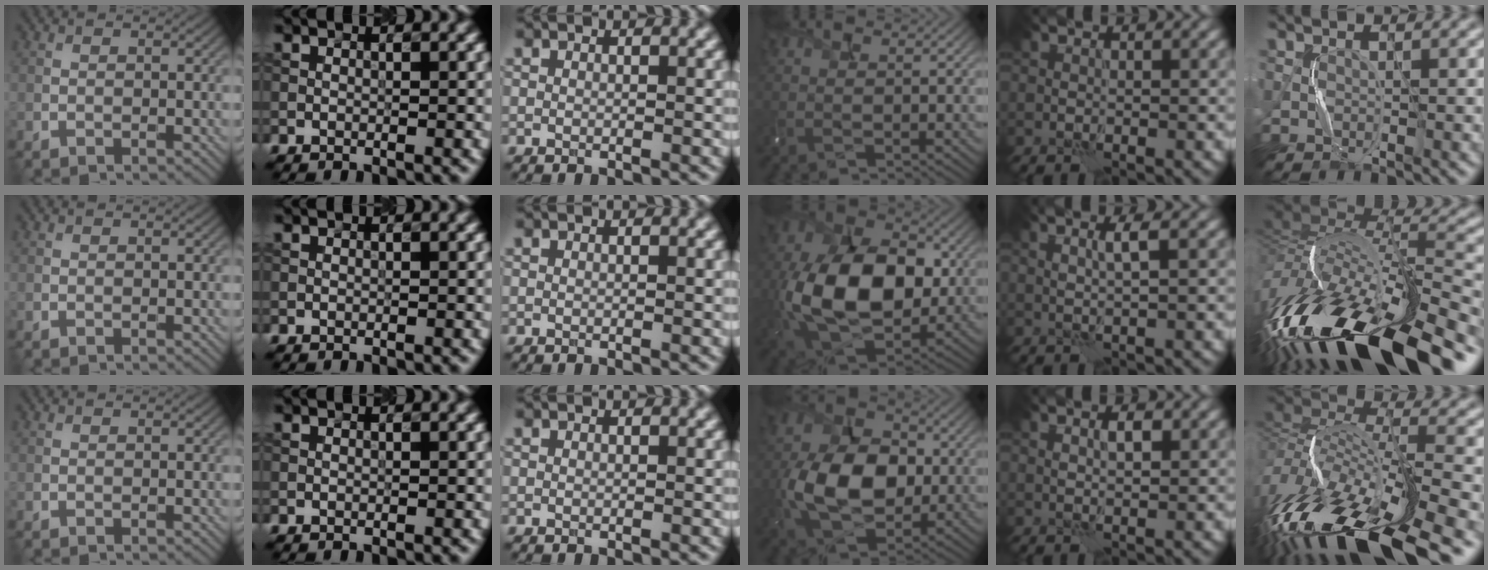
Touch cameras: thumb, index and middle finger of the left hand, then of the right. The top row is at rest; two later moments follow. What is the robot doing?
{"motion": "shake", "object": "handbell"}